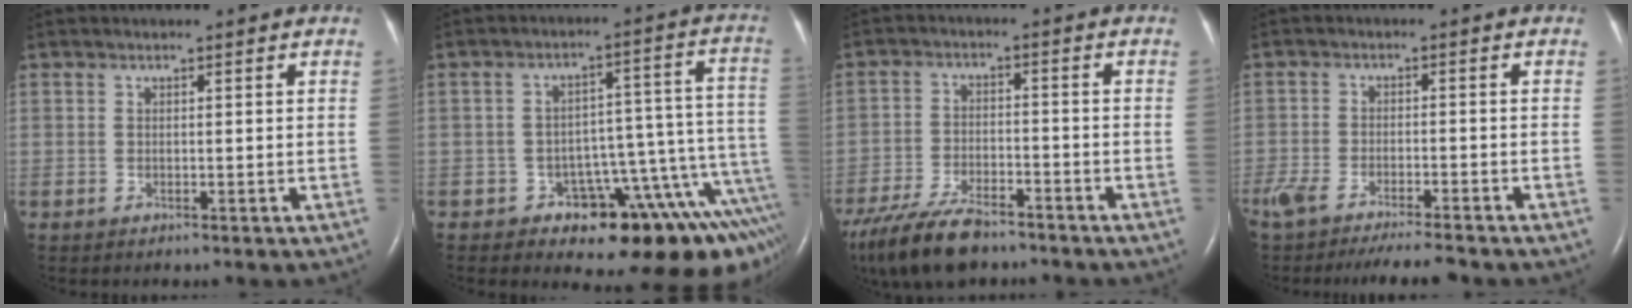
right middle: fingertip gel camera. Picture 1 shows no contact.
{"total": 14.3, "force": [-8.4, 4.3, 10.8], "torque": [-0.056, 0.072, -0.108]}
{"total": 12.3, "force": [-9.6, 3.9, 6.6], "torque": [-0.131, -0.022, -0.168]}
{"total": 12.4, "force": [-10.6, 2.1, 6.0], "torque": [-0.114, -0.016, -0.163]}